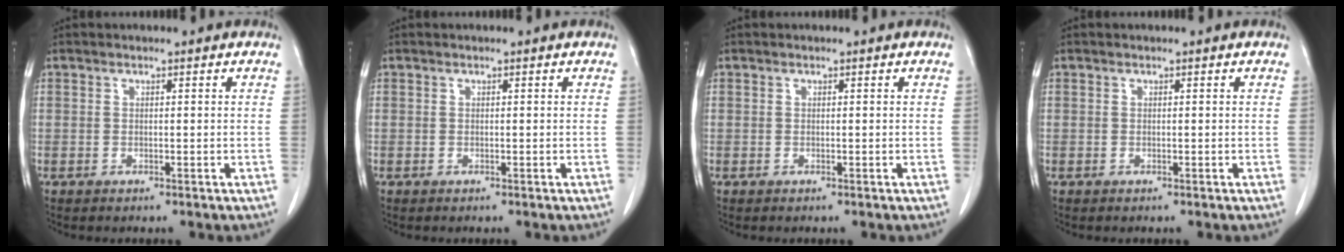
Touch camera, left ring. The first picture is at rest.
{"total": 0.0}
{"total": 0.0}
{"total": 0.0}